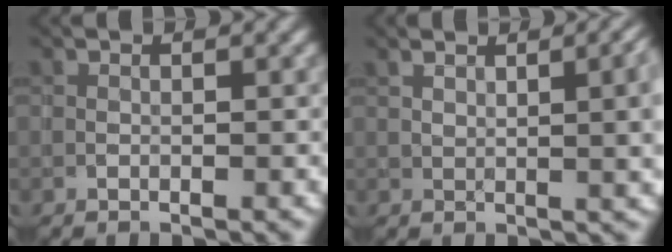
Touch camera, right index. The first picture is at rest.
{"total": 6.2, "force": [1.9, 2.6, 5.3], "torque": [-0.038, 0.014, 0.034]}